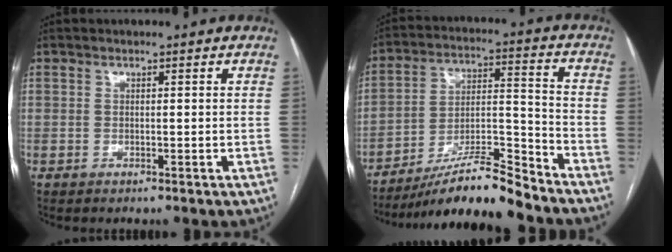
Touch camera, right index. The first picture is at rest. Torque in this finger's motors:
{"motor_torque": [0.18, -0.37, 0.02, -0.01]}